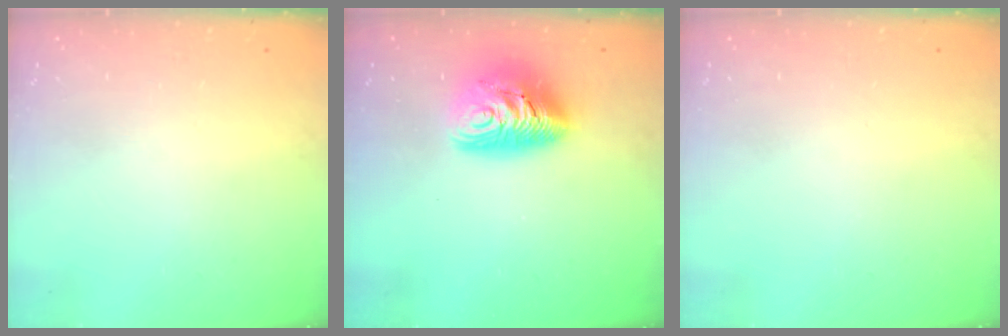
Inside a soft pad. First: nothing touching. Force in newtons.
{"total": 12.0, "press": 11.9, "slide": 1.2}
{"total": 0.0}